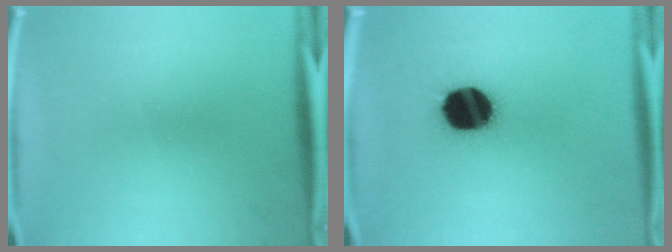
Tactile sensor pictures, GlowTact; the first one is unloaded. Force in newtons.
{"total": 18.0}